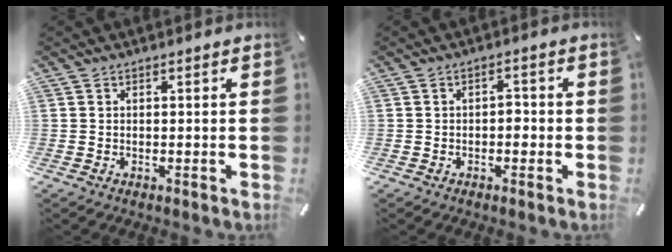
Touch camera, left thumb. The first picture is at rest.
{"total": 2.3, "force": [-0.8, 1.4, 1.6], "torque": [-0.032, 0.007, -0.017]}